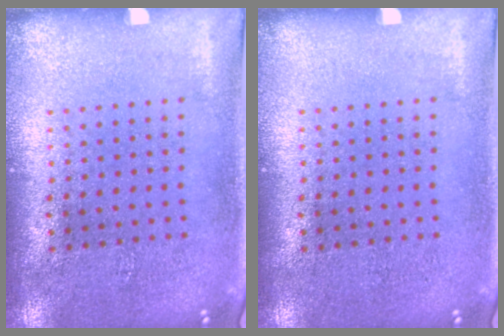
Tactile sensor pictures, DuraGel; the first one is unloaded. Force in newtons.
{"total": 0.0}